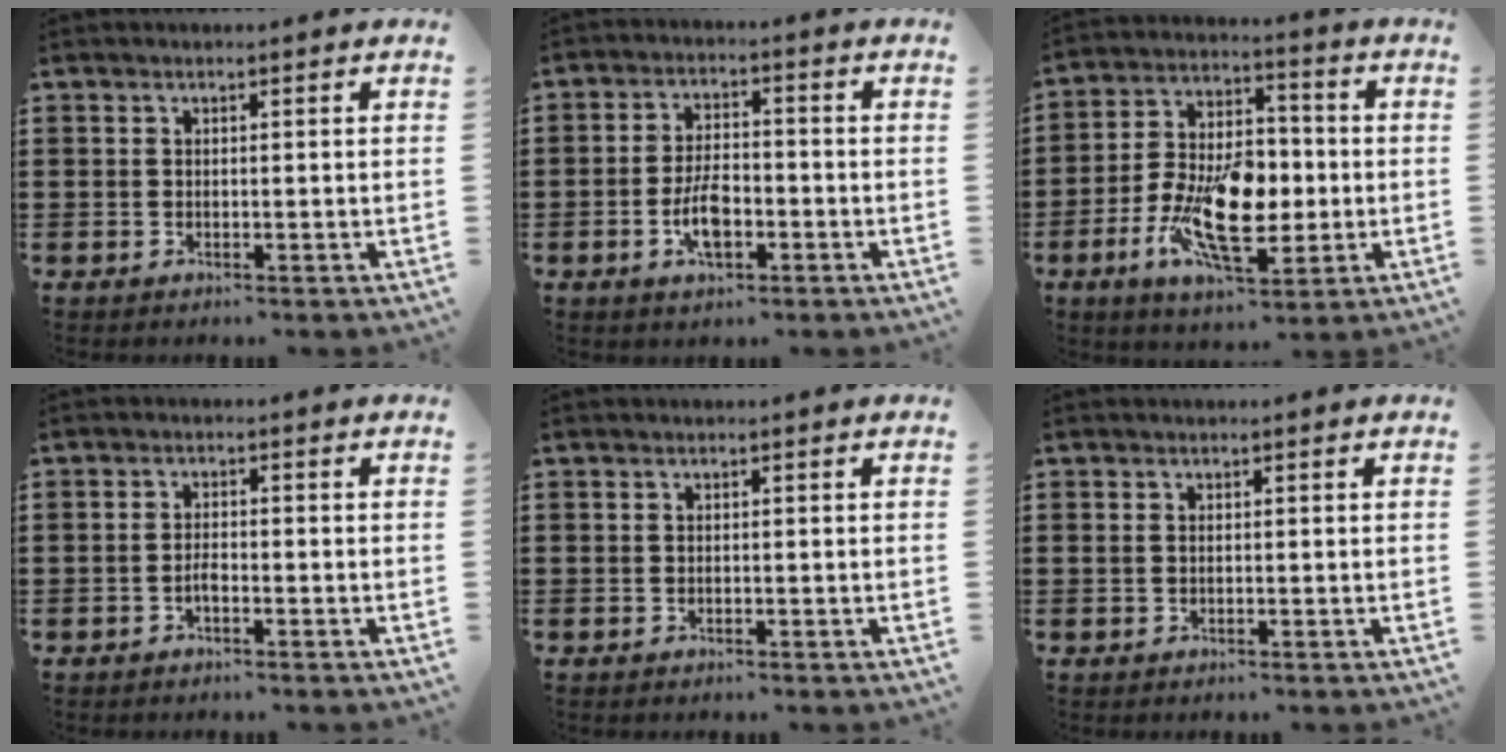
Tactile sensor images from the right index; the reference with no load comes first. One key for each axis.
{"total": 5.9, "fx": -1.9, "fy": 2.6, "fz": 4.9, "tx": -0.110, "ty": -0.002, "tz": -0.039}
{"total": 12.7, "fx": -3.2, "fy": 6.7, "fz": 10.3, "tx": -0.210, "ty": -0.002, "tz": -0.056}
{"total": 1.6, "fx": -0.9, "fy": 0.4, "fz": 1.2, "tx": -0.025, "ty": -0.003, "tz": -0.016}
{"total": 0.0}
{"total": 0.7, "fx": 0.1, "fy": 0.5, "fz": 0.5, "tx": -0.012, "ty": 0.003, "tz": 0.001}